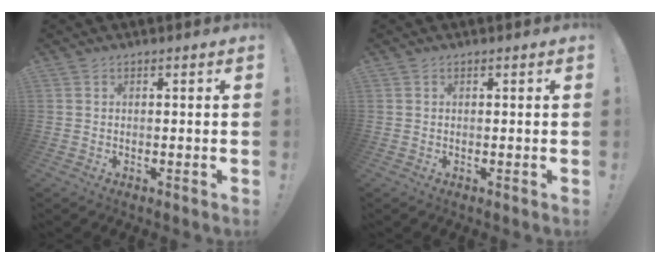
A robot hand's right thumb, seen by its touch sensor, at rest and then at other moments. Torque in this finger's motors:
{"motor_torque": [-0.08, -0.26, -0.21, 0.33, -0.03]}